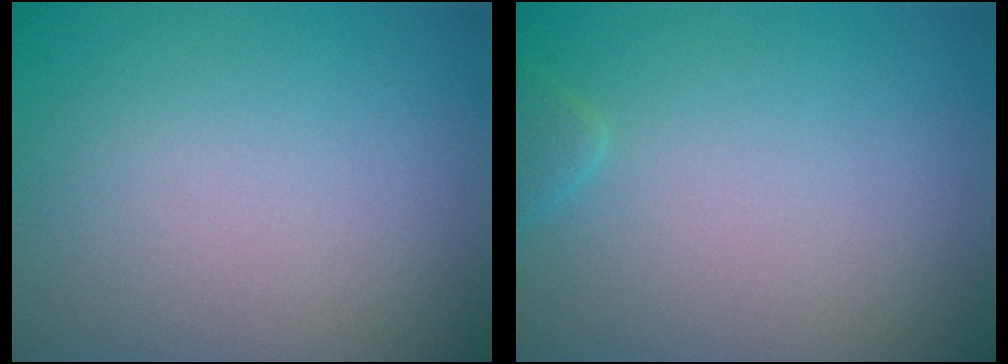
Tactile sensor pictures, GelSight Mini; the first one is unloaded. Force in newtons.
{"total": 0.8, "press": 0.8, "slide": 0.0}